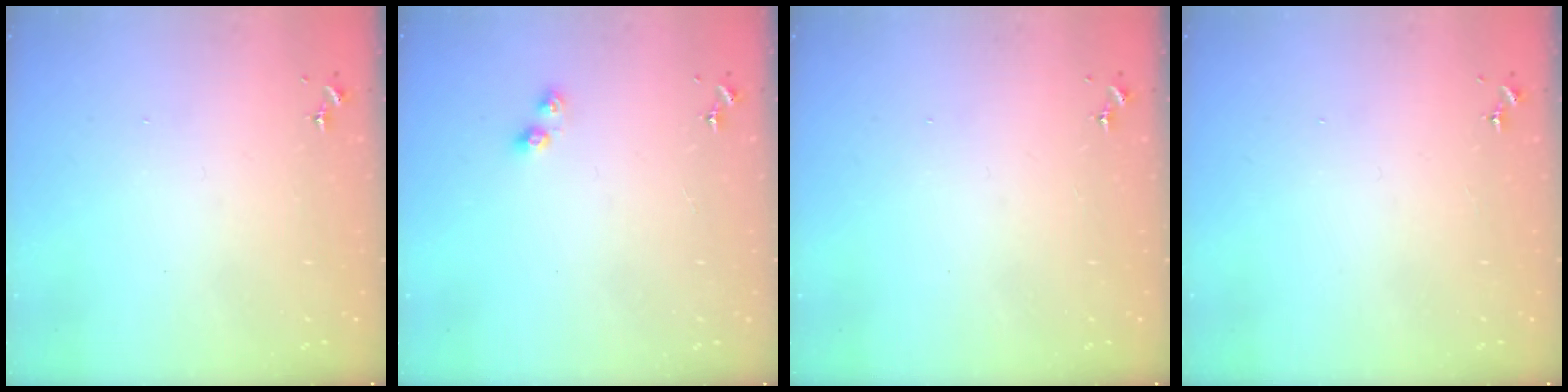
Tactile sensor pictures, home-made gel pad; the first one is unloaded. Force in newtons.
{"total": 4.6, "press": 4.6, "slide": 0.0}
{"total": 0.0}
{"total": 0.0}